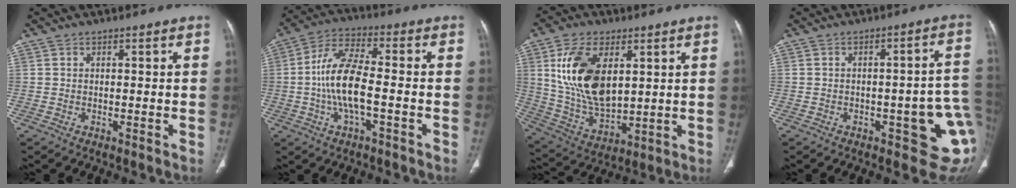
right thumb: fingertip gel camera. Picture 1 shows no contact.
{"total": 11.6, "force": [-1.9, 4.2, 10.7], "torque": [-0.223, 0.028, -0.039]}
{"total": 16.9, "force": [4.8, 9.4, 13.2], "torque": [-0.239, -0.019, 0.104]}
{"total": 13.7, "force": [-3.5, 5.0, 12.3], "torque": [-0.114, 0.015, -0.032]}